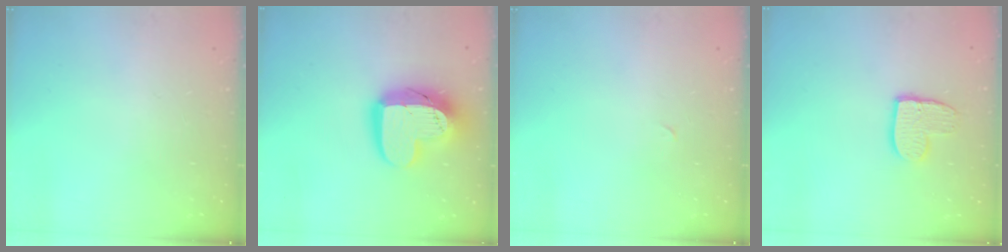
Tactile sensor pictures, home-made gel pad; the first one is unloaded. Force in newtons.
{"total": 18.0, "press": 17.9, "slide": 1.2}
{"total": 0.0}
{"total": 9.2, "press": 9.2, "slide": 0.2}